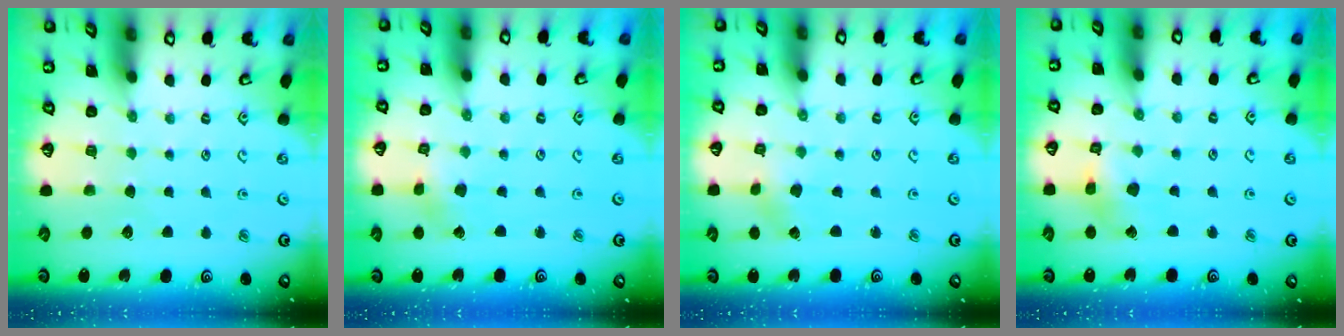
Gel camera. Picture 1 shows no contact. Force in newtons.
{"total": 2.4, "press": 2.4, "slide": 0.2}
{"total": 1.4, "press": 1.4, "slide": 0.1}
{"total": 4.3, "press": 4.3, "slide": 0.5}